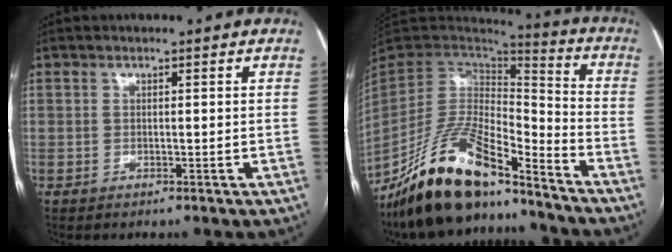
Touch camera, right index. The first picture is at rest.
{"total": 18.9, "force": [-14.6, 5.1, 10.8], "torque": [-0.213, 0.005, -0.266]}